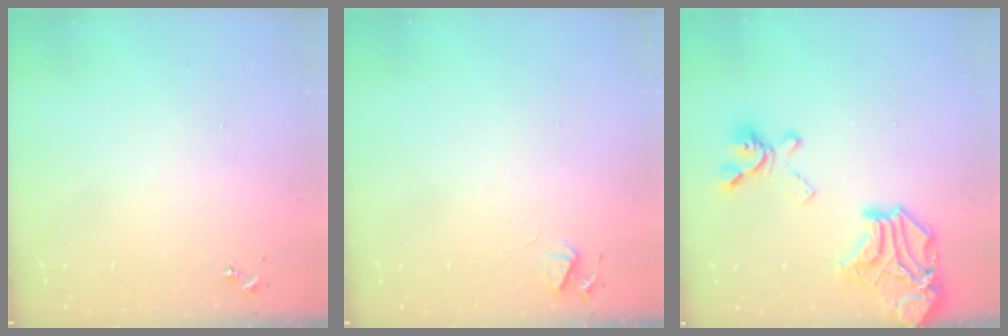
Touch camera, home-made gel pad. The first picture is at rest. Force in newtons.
{"total": 4.9, "press": 4.9, "slide": 0.7}
{"total": 23.2, "press": 23.0, "slide": 2.9}